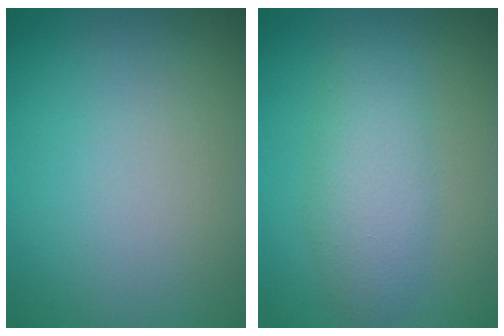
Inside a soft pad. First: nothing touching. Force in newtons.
{"total": 3.9, "press": 3.9, "slide": 0.2}